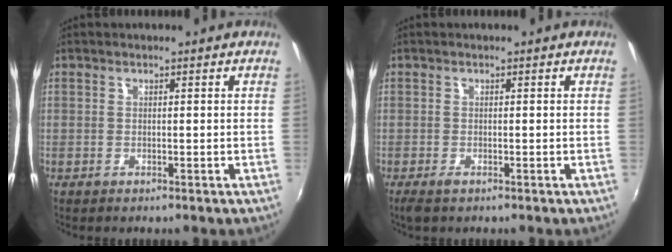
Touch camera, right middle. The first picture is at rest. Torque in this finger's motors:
{"motor_torque": [0.40, -0.36, 0.10, 0.03]}